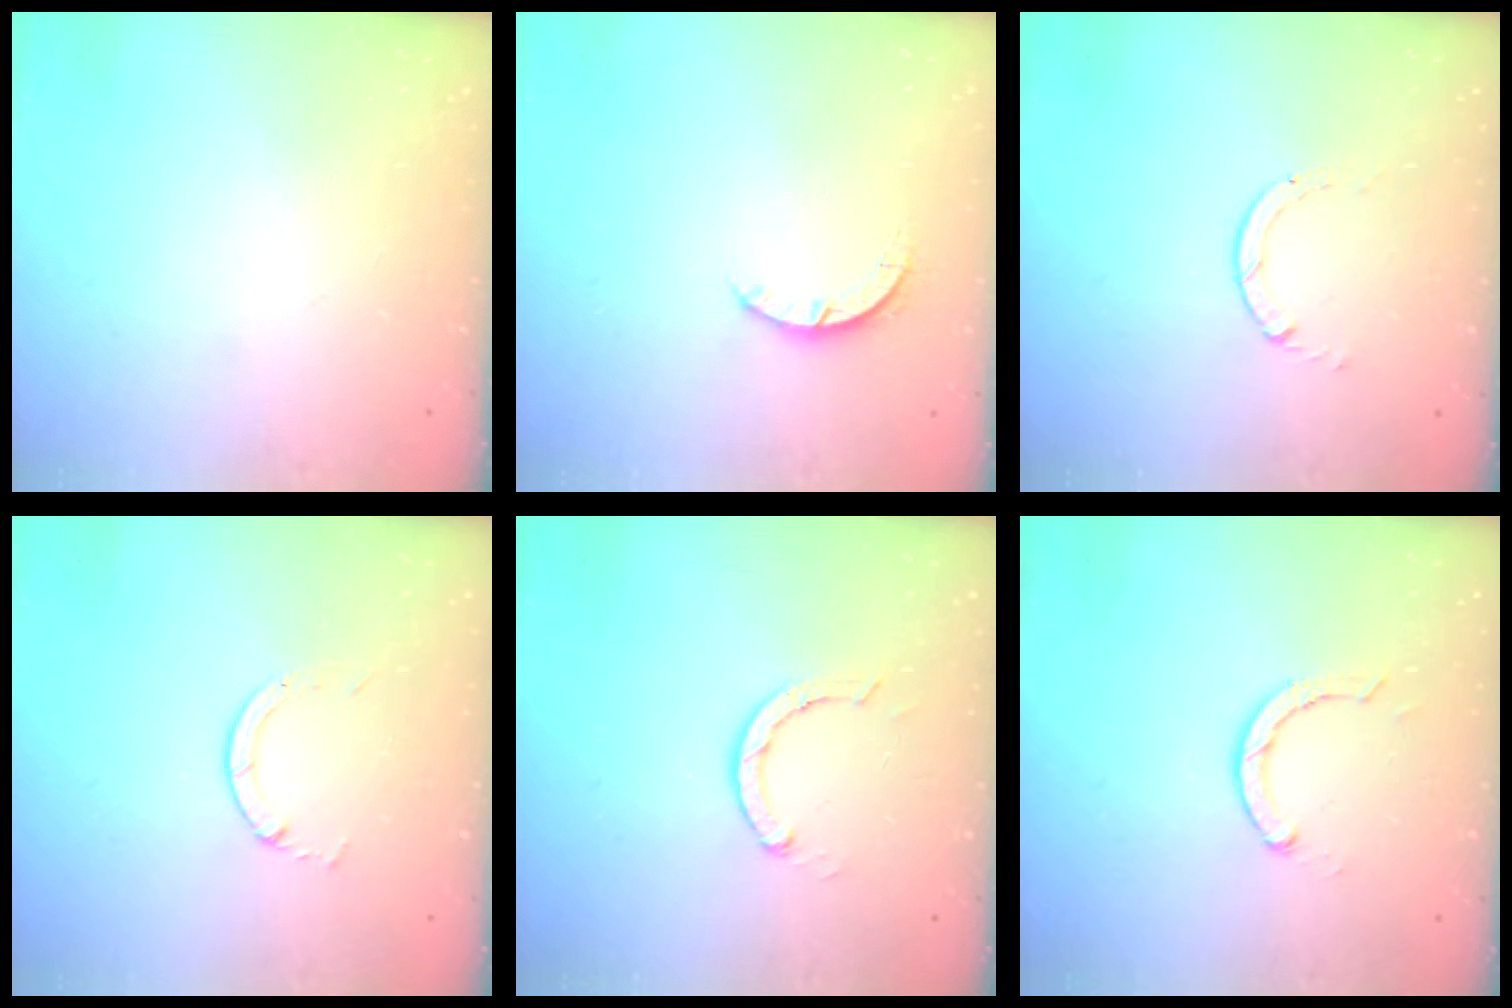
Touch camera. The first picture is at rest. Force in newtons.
{"total": 2.7, "press": 2.7, "slide": 0.4}
{"total": 0.9, "press": 0.9, "slide": 0.1}
{"total": 1.3, "press": 1.2, "slide": 0.3}
{"total": 2.9, "press": 2.8, "slide": 0.5}
{"total": 2.9, "press": 2.9, "slide": 0.4}